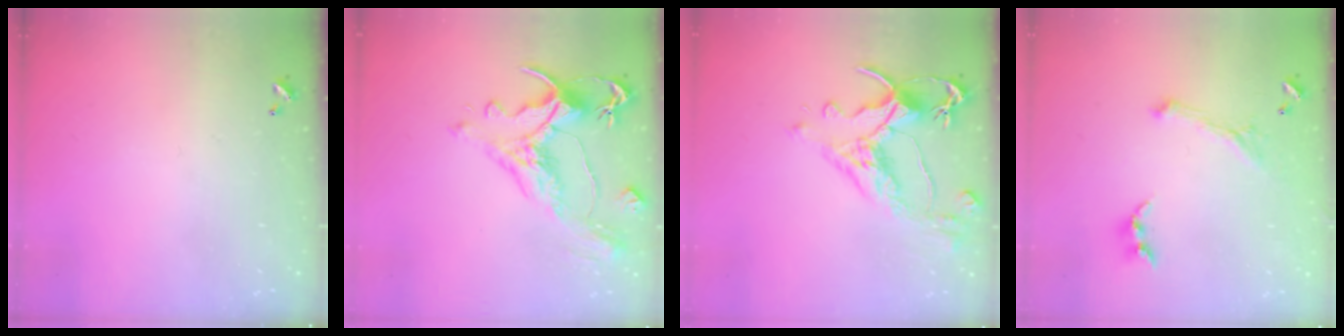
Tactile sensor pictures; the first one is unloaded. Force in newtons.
{"total": 1.7, "press": 0.9, "slide": 1.5}
{"total": 4.5, "press": 4.2, "slide": 1.5}
{"total": 1.6, "press": 1.5, "slide": 0.4}